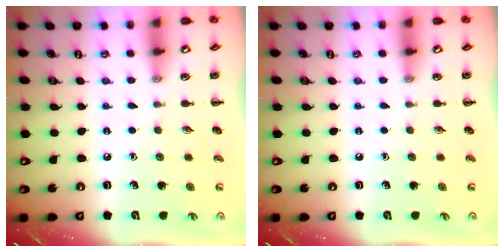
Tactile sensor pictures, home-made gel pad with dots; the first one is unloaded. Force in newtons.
{"total": 0.0}